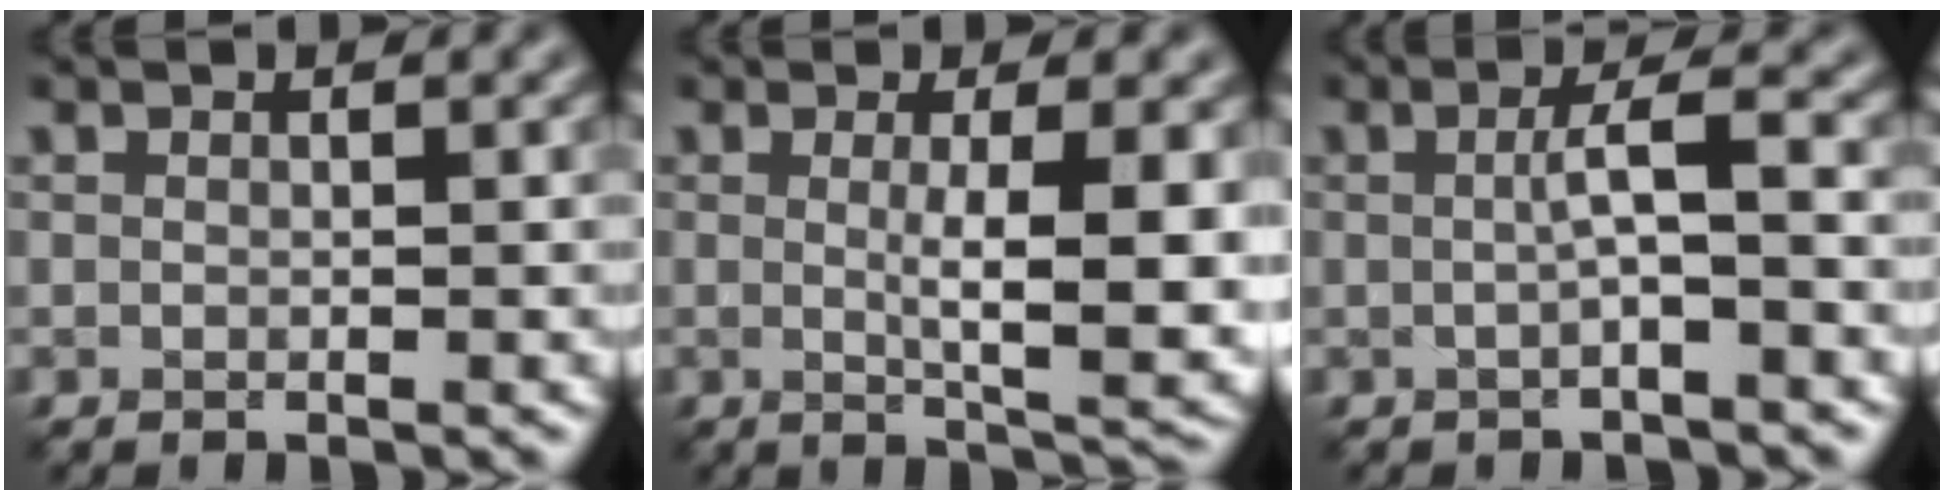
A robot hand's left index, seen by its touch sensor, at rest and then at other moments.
{"total": 6.7, "force": [0.2, 1.5, 6.5], "torque": [-0.091, -0.011, 0.010]}
{"total": 2.6, "force": [-0.1, 0.3, 2.6], "torque": [-0.050, 0.008, -0.006]}